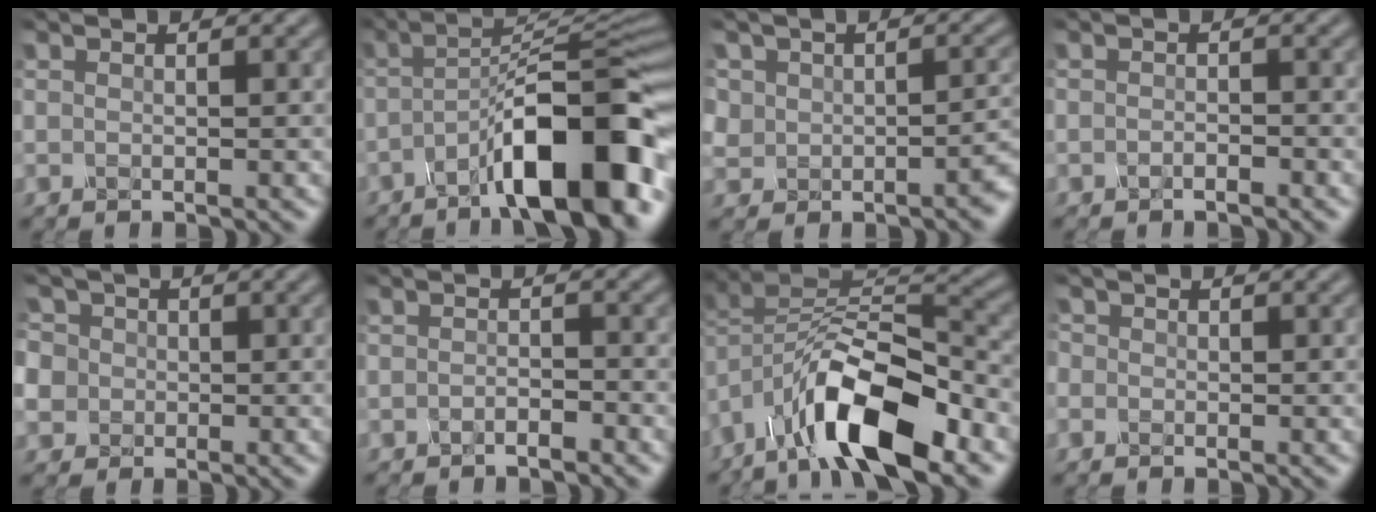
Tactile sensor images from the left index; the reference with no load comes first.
{"total": 11.9, "force": [-5.5, 3.0, 10.1], "torque": [-0.148, 0.011, -0.082]}
{"total": 2.7, "force": [-0.8, 2.5, 0.8], "torque": [0.002, 0.000, -0.008]}
{"total": 0.8, "force": [-0.8, -0.1, 0.0], "torque": [-0.006, -0.001, -0.006]}
{"total": 5.6, "force": [0.4, 5.3, 1.8], "torque": [-0.055, 0.034, -0.011]}
{"total": 1.0, "force": [-1.0, -0.1, 0.1], "torque": [-0.009, 0.000, -0.013]}
{"total": 11.0, "force": [-6.2, 4.3, 7.9], "torque": [-0.141, 0.007, -0.116]}
{"total": 0.8, "force": [-0.1, 0.6, -0.5], "torque": [0.006, -0.004, 0.000]}